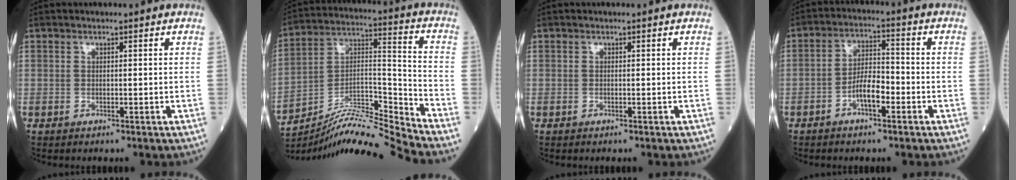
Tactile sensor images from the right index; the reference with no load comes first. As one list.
[{"total": 14.4, "force": [-13.6, -2.9, 3.7], "torque": [-0.060, 0.042, -0.242]}, {"total": 0.0}, {"total": 5.7, "force": [-2.5, 1.8, 4.8], "torque": [-0.091, 0.011, -0.047]}]